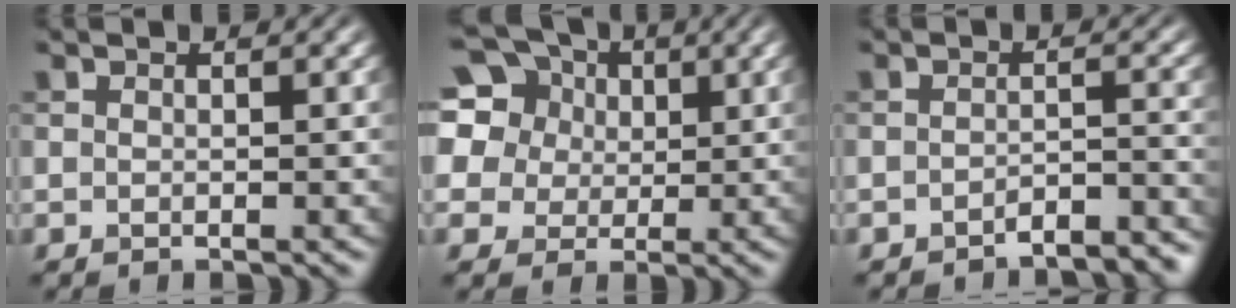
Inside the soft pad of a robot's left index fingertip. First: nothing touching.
{"total": 15.7, "force": [7.7, 11.8, 6.9], "torque": [-0.189, 0.051, 0.128]}
{"total": 3.5, "force": [-3.2, 0.6, 1.3], "torque": [-0.019, 0.003, -0.042]}